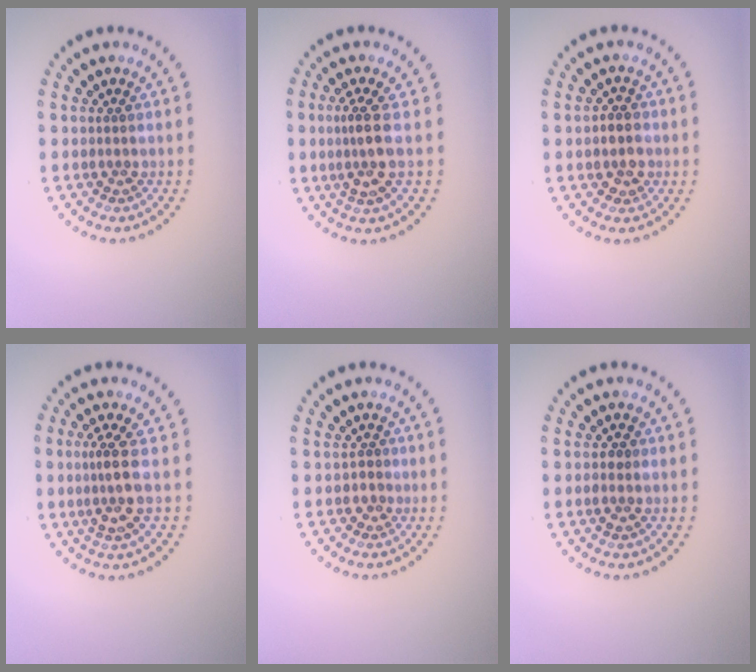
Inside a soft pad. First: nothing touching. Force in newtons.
{"total": 2.8, "press": 2.4, "slide": 1.4}
{"total": 2.1, "press": 2.0, "slide": 0.6}
{"total": 2.8, "press": 2.4, "slide": 1.4}
{"total": 0.6, "press": 0.4, "slide": 0.5}
{"total": 1.3, "press": 1.3, "slide": 0.2}